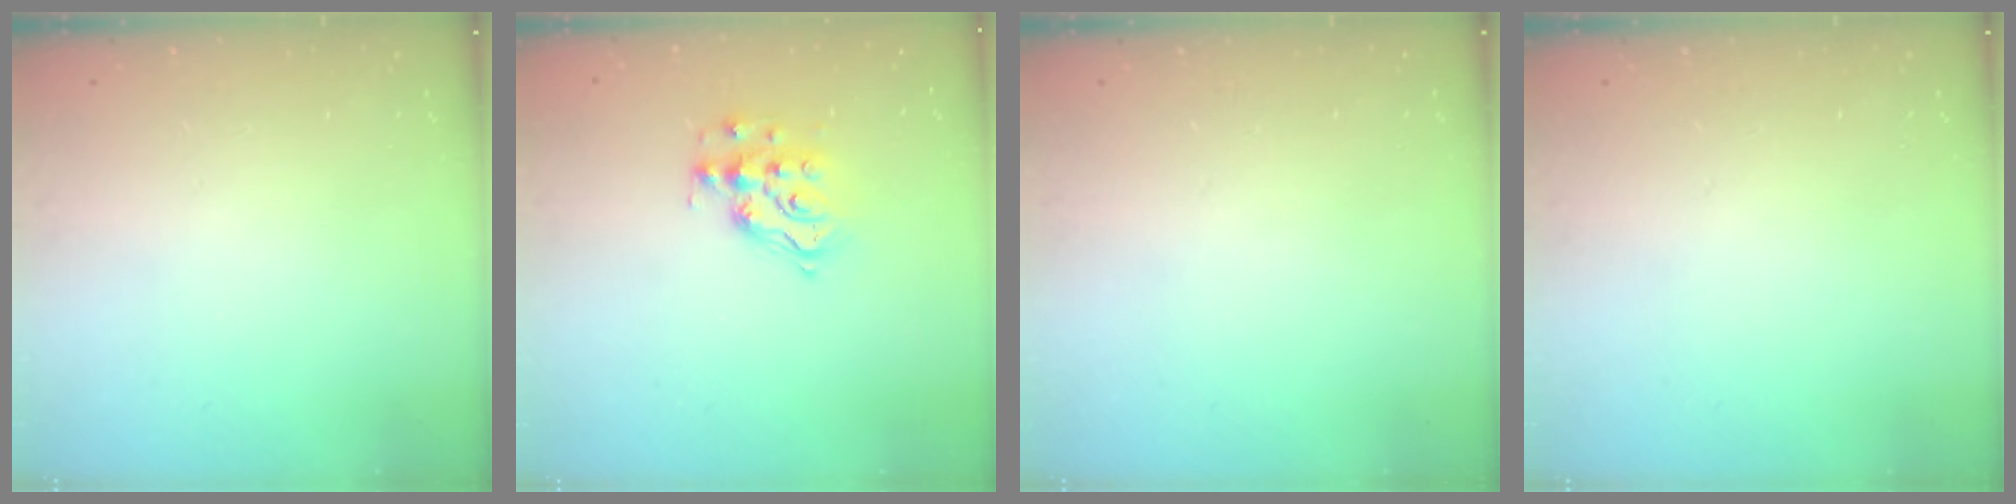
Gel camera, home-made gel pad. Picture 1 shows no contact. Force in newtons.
{"total": 10.8, "press": 10.8, "slide": 0.9}
{"total": 0.0}
{"total": 0.0}